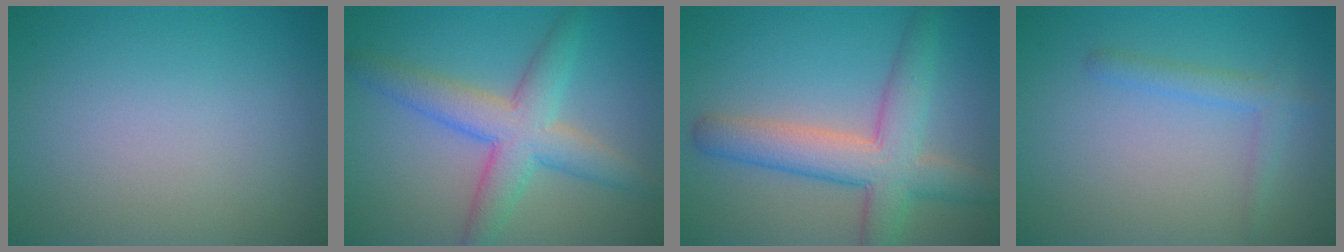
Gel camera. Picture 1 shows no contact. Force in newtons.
{"total": 5.8, "press": 5.8, "slide": 0.1}
{"total": 6.6, "press": 6.6, "slide": 0.3}
{"total": 1.9, "press": 1.9, "slide": 0.1}